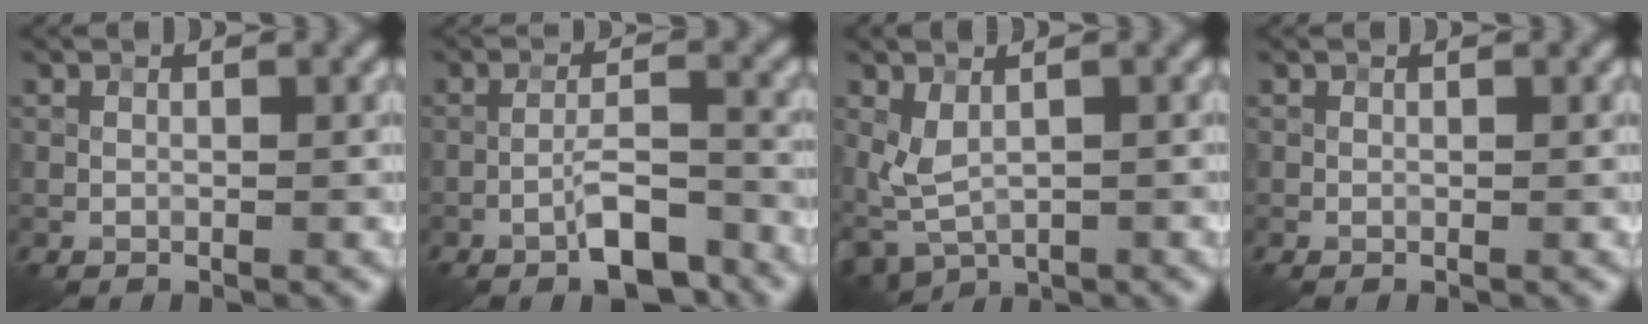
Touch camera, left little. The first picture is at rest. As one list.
[{"total": 4.9, "force": [-3.0, 1.3, 3.6], "torque": [-0.063, 0.008, -0.055]}, {"total": 3.0, "force": [0.2, 1.6, 2.5], "torque": [-0.062, -0.007, 0.008]}, {"total": 0.0}]